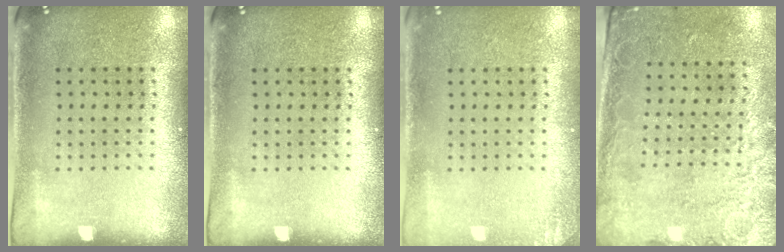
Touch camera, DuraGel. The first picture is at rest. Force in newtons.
{"total": 0.0}
{"total": 1.0, "press": 1.0, "slide": 0.1}
{"total": 2.6, "press": 2.0, "slide": 1.7}